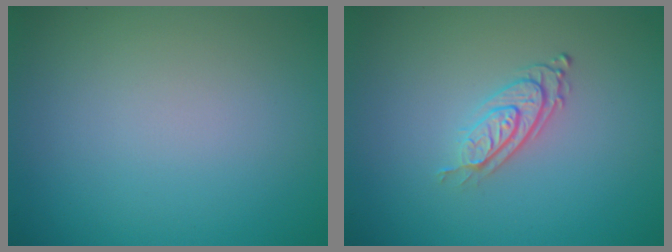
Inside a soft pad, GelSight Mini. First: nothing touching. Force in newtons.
{"total": 2.9, "press": 2.0, "slide": 2.0}